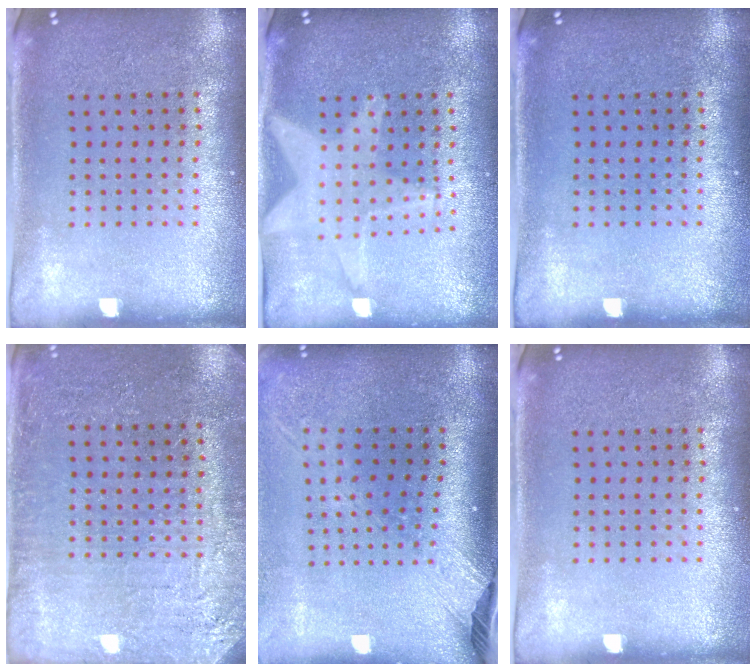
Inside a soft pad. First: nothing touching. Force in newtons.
{"total": 1.3, "press": 1.2, "slide": 0.3}
{"total": 0.0}
{"total": 2.8, "press": 2.8, "slide": 0.4}
{"total": 2.6, "press": 2.0, "slide": 1.7}
{"total": 0.0}